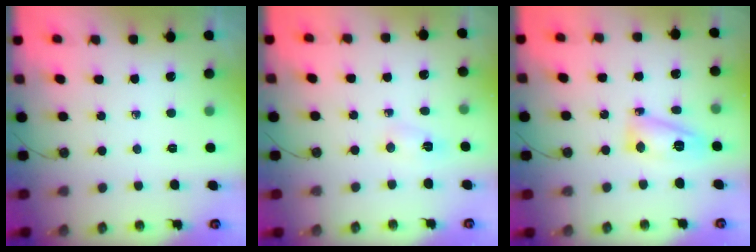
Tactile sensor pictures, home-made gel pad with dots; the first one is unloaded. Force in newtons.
{"total": 3.0, "press": 1.8, "slide": 2.4}
{"total": 10.8, "press": 10.8, "slide": 1.0}